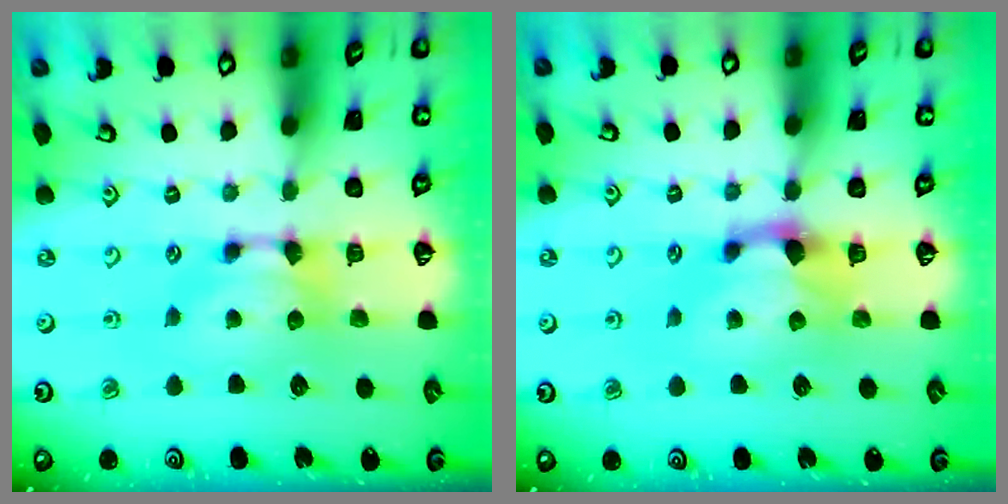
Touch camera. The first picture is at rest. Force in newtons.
{"total": 1.6, "press": 0.6, "slide": 1.5}